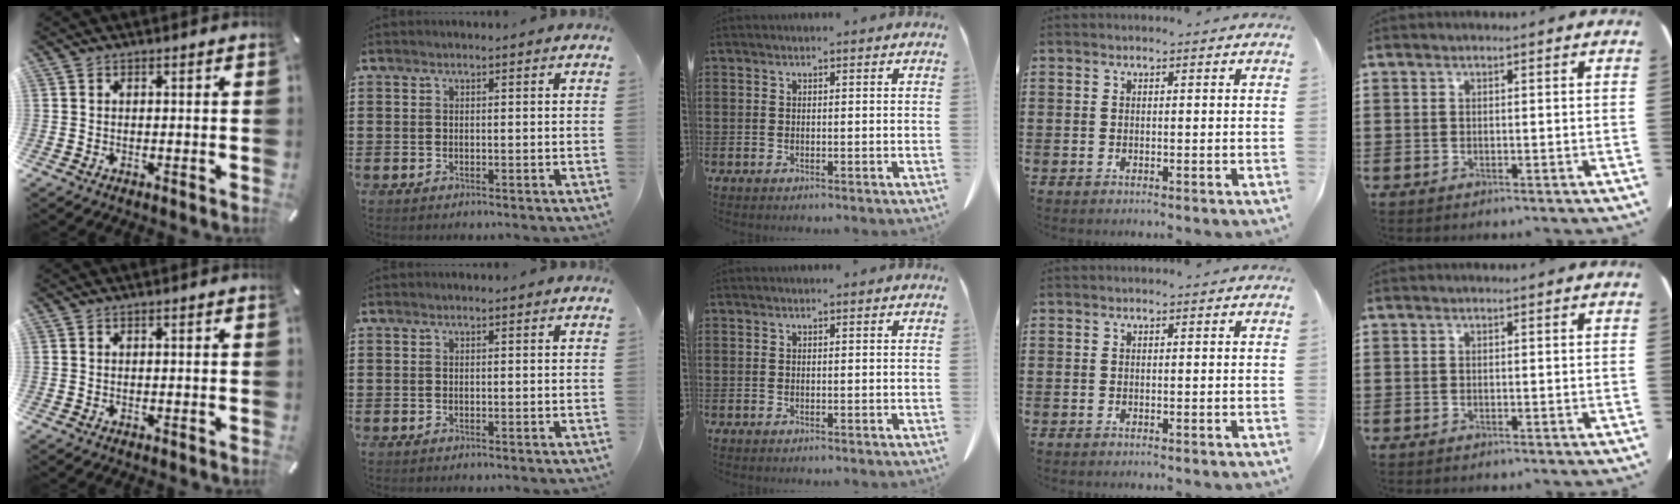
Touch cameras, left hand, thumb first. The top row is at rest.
{}